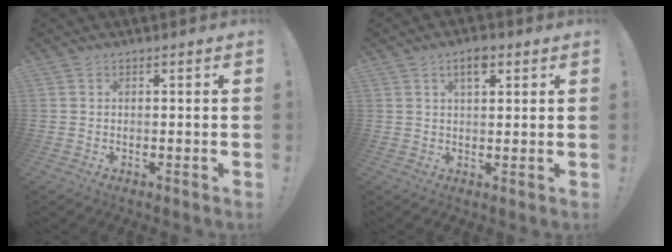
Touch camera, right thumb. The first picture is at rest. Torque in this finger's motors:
{"motor_torque": [-0.20, 0.33, 0.49, 0.38, 0.21]}